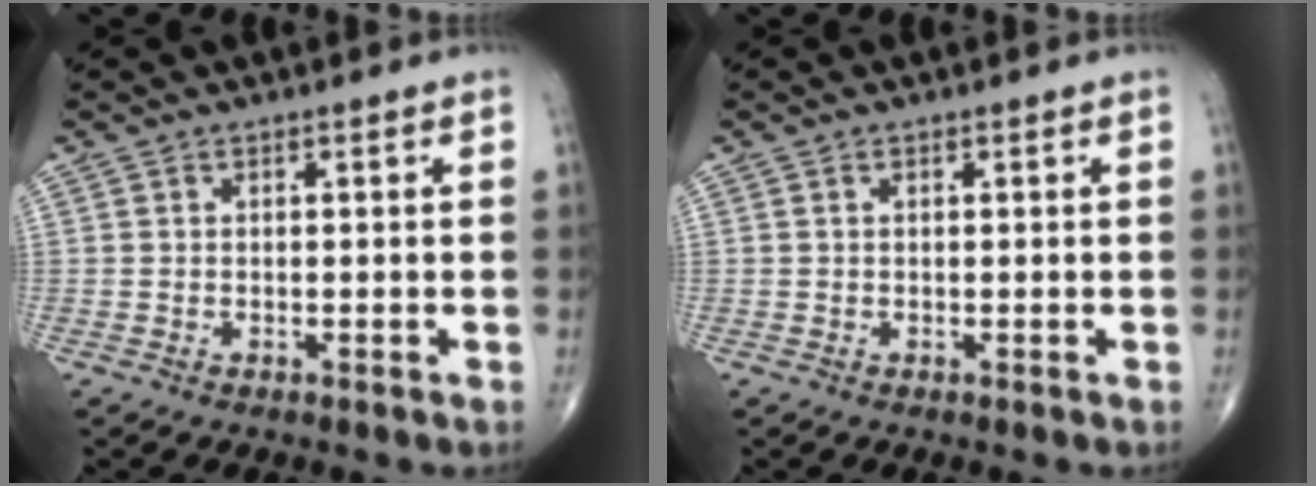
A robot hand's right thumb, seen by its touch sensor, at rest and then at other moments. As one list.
[{"total": 0.0}]